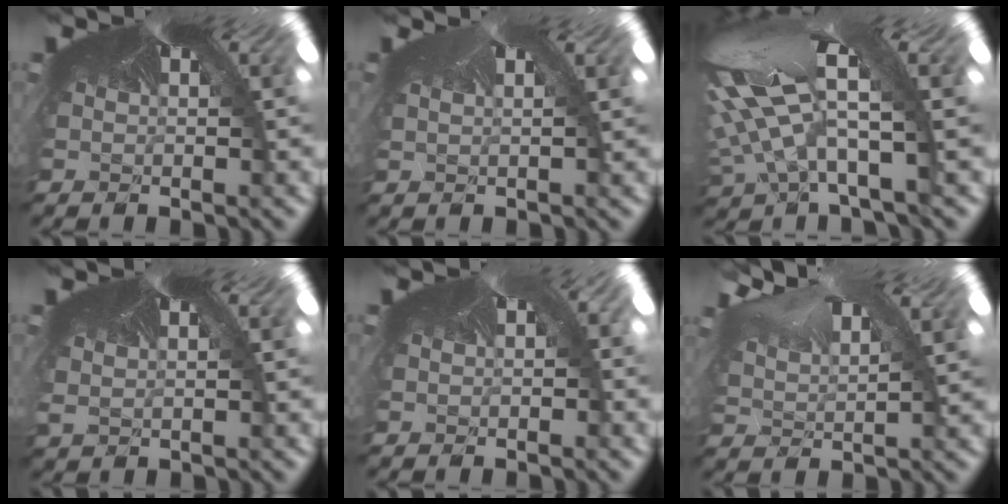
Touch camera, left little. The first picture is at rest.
{"total": 0.6, "force": [0.2, -0.2, -0.6], "torque": [0.000, 0.009, -0.006]}
{"total": 5.6, "force": [-4.3, -2.0, 2.9], "torque": [-0.121, -0.073, -0.042]}
{"total": 1.3, "force": [0.6, 0.6, 0.9], "torque": [-0.037, 0.004, 0.011]}
{"total": 1.0, "force": [-0.2, 0.8, 0.5], "torque": [-0.012, 0.001, -0.004]}
{"total": 1.4, "force": [1.1, 0.5, 0.8], "torque": [-0.060, 0.008, 0.024]}